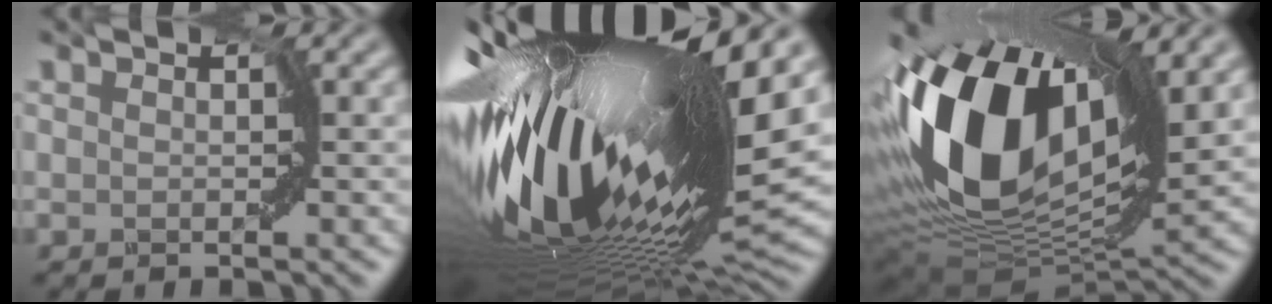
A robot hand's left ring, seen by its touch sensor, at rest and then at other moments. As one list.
[{"total": 19.0, "force": [3.3, 4.6, 18.1], "torque": [-0.360, -0.049, 0.087]}, {"total": 16.2, "force": [3.8, 9.0, 12.9], "torque": [-0.290, 0.019, 0.064]}]